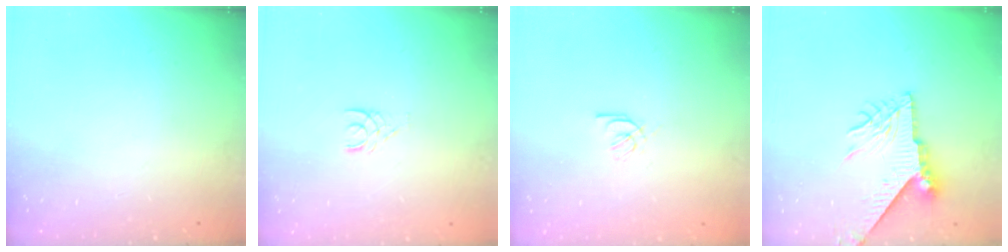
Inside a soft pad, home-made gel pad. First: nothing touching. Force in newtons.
{"total": 2.4, "press": 2.4, "slide": 0.2}
{"total": 2.2, "press": 2.2, "slide": 0.0}
{"total": 9.2, "press": 9.1, "slide": 0.9}